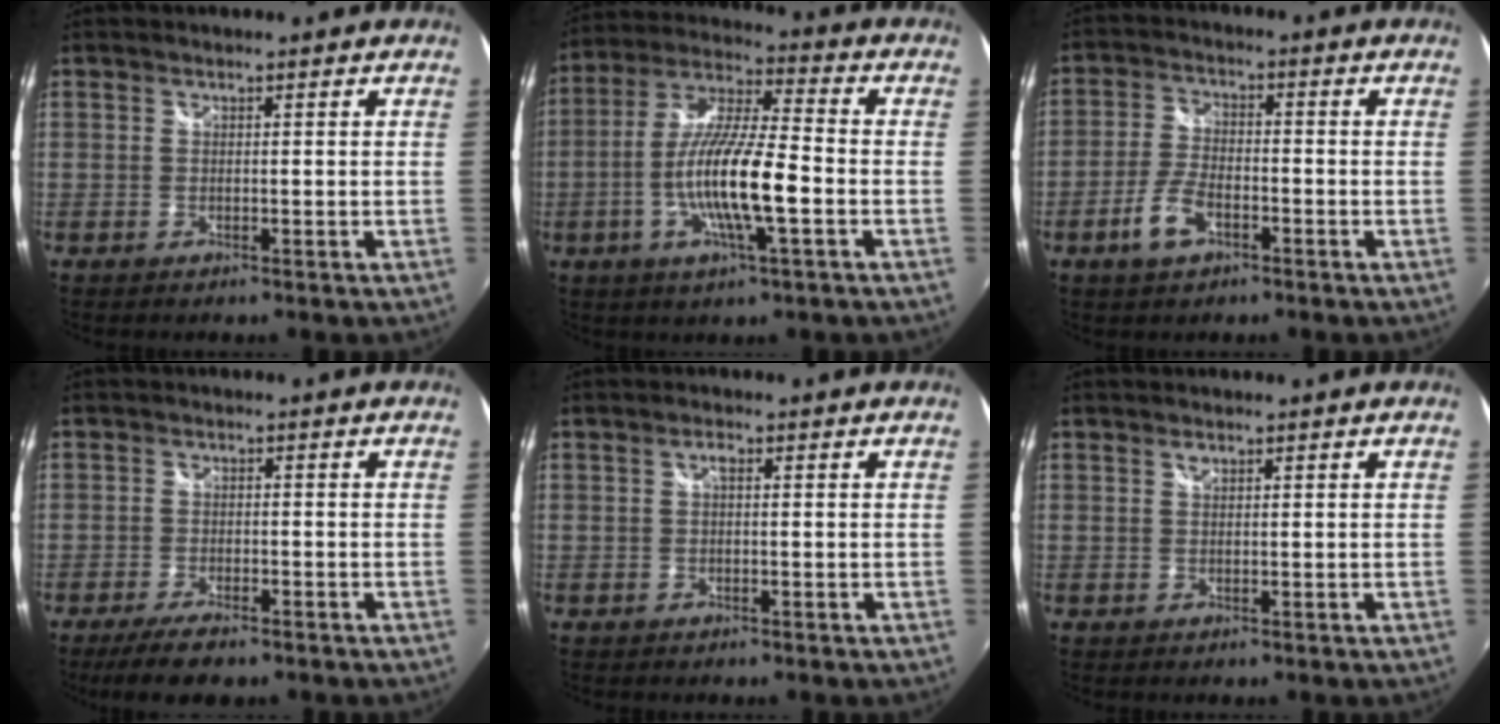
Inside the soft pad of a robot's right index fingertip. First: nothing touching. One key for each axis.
{"total": 14.4, "fx": -4.0, "fy": 2.2, "fz": 13.7, "tx": -0.269, "ty": -0.005, "tz": -0.077}
{"total": 6.7, "fx": -3.5, "fy": 3.2, "fz": 4.7, "tx": -0.103, "ty": 0.002, "tz": -0.062}
{"total": 6.2, "fx": -4.6, "fy": 2.1, "fz": 3.4, "tx": -0.087, "ty": -0.011, "tz": -0.083}
{"total": 1.2, "fx": 0.1, "fy": 0.5, "fz": 1.1, "tx": -0.019, "ty": 0.005, "tz": -0.001}
{"total": 0.8, "fx": 0.5, "fy": 0.4, "fz": 0.5, "tx": -0.008, "ty": 0.002, "tz": 0.008}